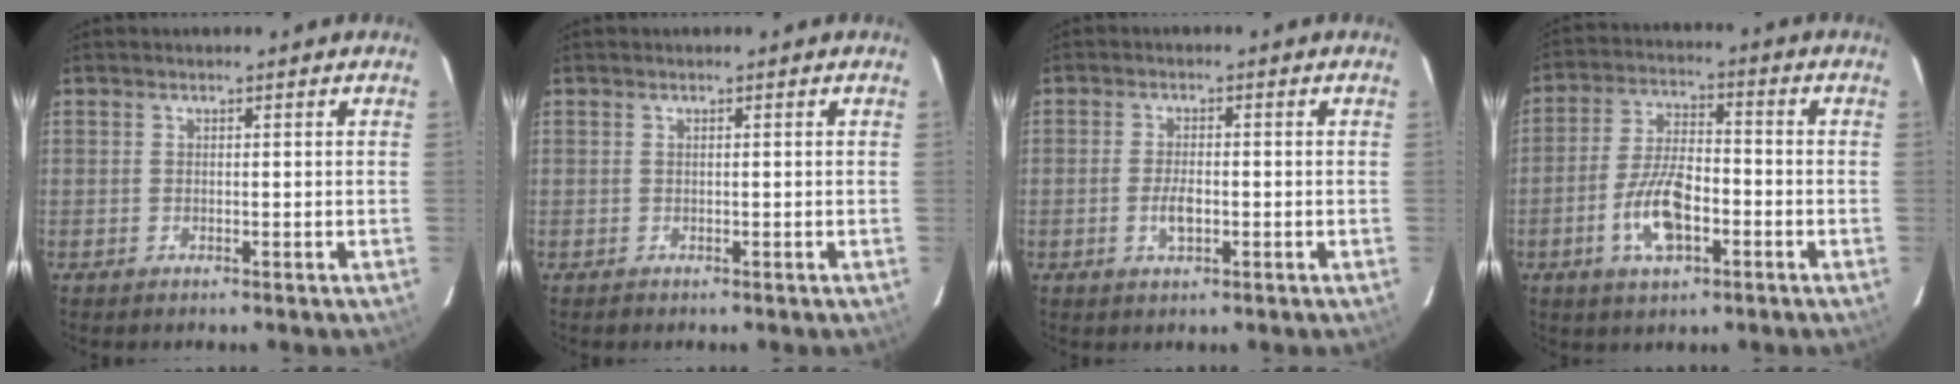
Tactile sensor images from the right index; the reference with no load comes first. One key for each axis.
{"total": 0.0}
{"total": 3.6, "fx": -1.1, "fy": 1.6, "fz": 3.1, "tx": -0.062, "ty": -0.001, "tz": -0.019}
{"total": 10.2, "fx": -4.0, "fy": 4.4, "fz": 8.3, "tx": -0.173, "ty": 0.003, "tz": -0.070}